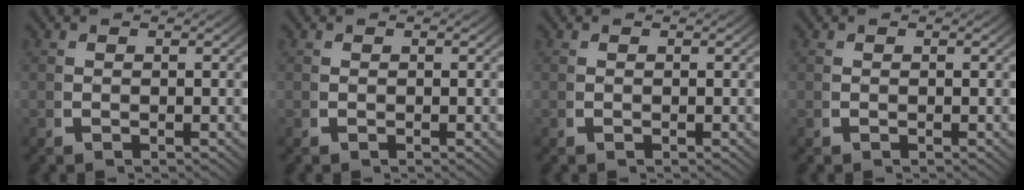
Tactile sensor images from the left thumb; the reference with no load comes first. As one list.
[{"total": 0.0}, {"total": 0.0}, {"total": 0.0}]